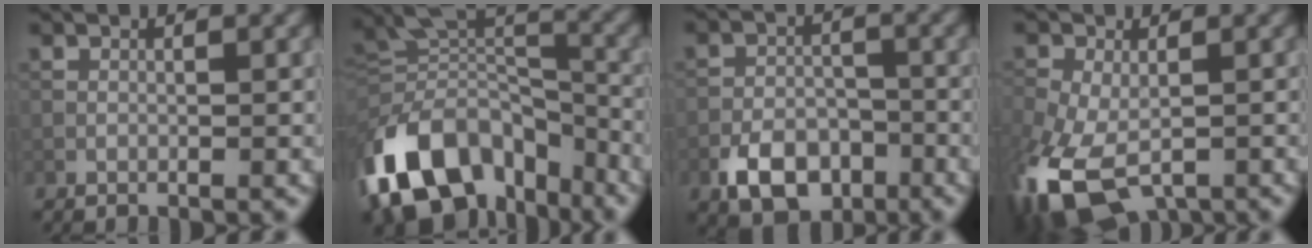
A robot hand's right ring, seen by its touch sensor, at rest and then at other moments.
{"total": 15.5, "force": [-7.5, 9.6, 9.5], "torque": [-0.207, 0.010, -0.136]}
{"total": 5.7, "force": [-3.1, 3.6, 3.2], "torque": [-0.054, -0.006, -0.057]}
{"total": 11.9, "force": [-4.8, 6.8, 8.5], "torque": [-0.213, -0.046, -0.079]}